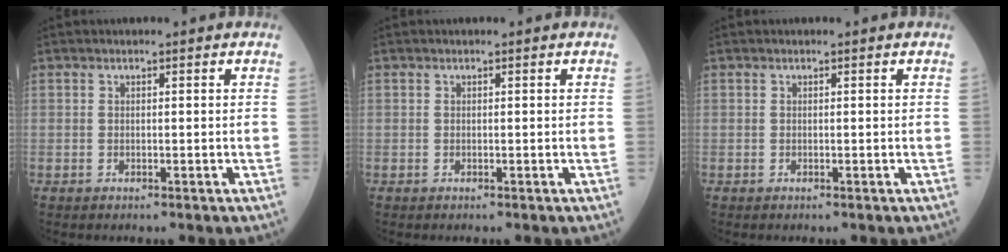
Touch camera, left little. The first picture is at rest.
{"total": 0.0}
{"total": 0.0}